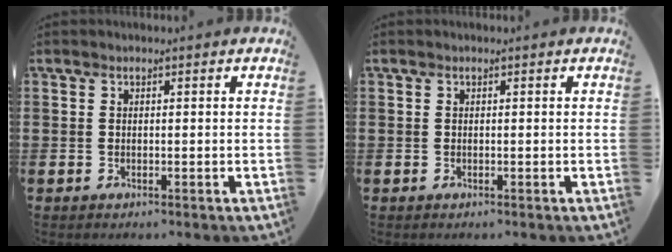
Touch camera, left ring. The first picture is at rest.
{"total": 0.0}